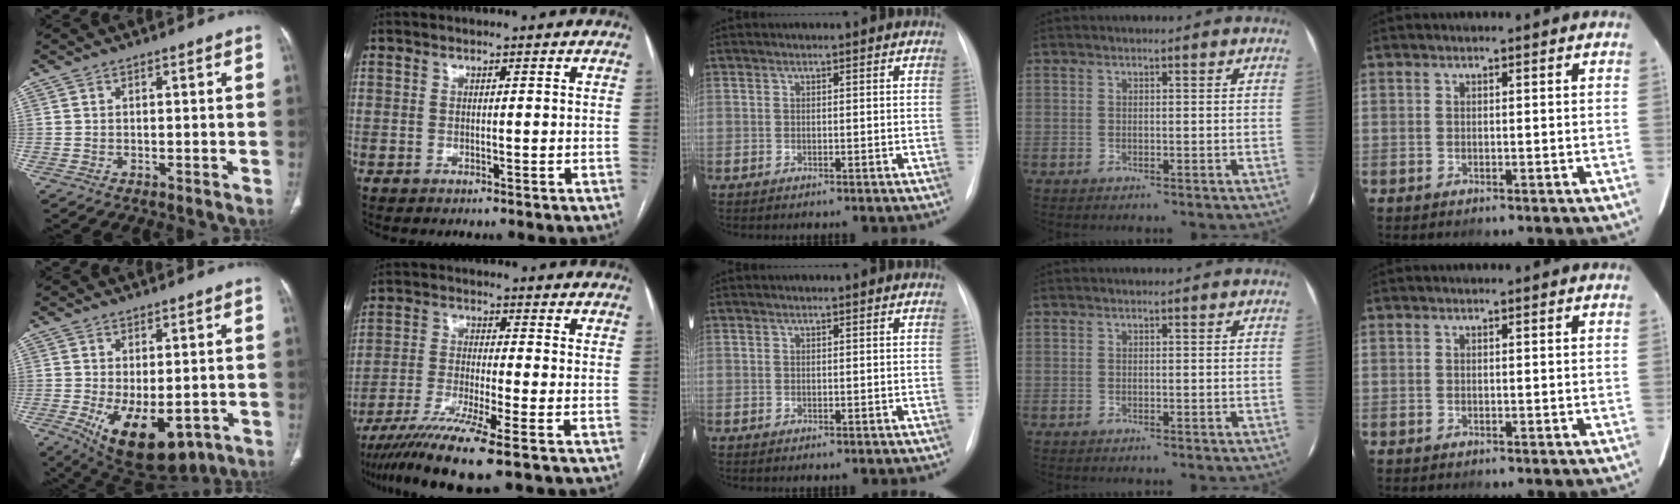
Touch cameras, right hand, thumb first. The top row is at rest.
{"thumb": {"total": 14.5, "force": [-5.5, 7.6, 11.1], "torque": [-0.174, -0.010, -0.061]}, "index": {"total": 10.7, "force": [-7.2, -0.7, 7.8], "torque": [-0.145, -0.026, -0.125]}}